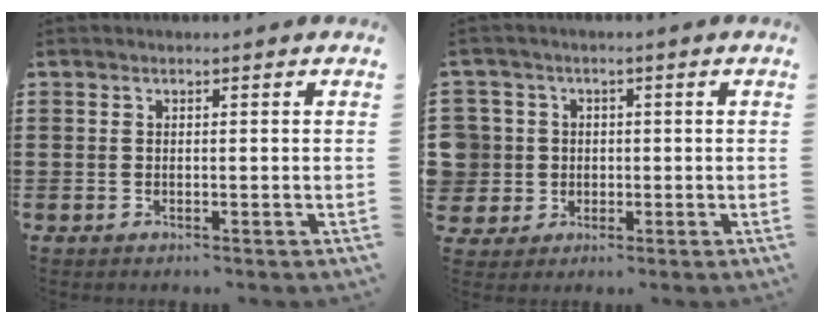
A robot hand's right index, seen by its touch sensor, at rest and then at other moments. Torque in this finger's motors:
{"motor_torque": [2.13, 0.00, 0.75, 0.16]}